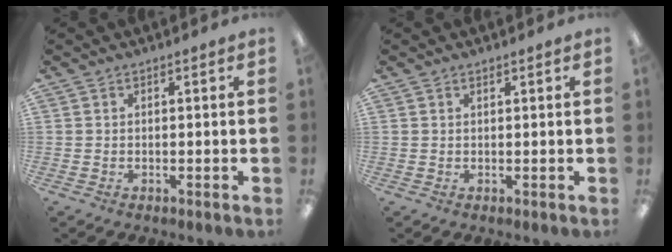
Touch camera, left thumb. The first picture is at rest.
{"total": 0.5, "force": [0.5, 0.1, 0.1], "torque": [-0.003, 0.001, 0.009]}